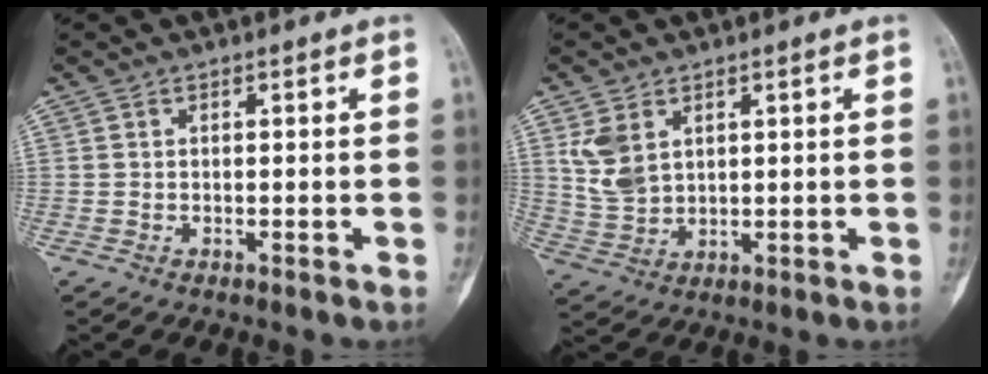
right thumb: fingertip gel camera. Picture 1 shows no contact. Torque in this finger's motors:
{"motor_torque": [0.83, 0.80, 0.61, 0.20, 0.01]}